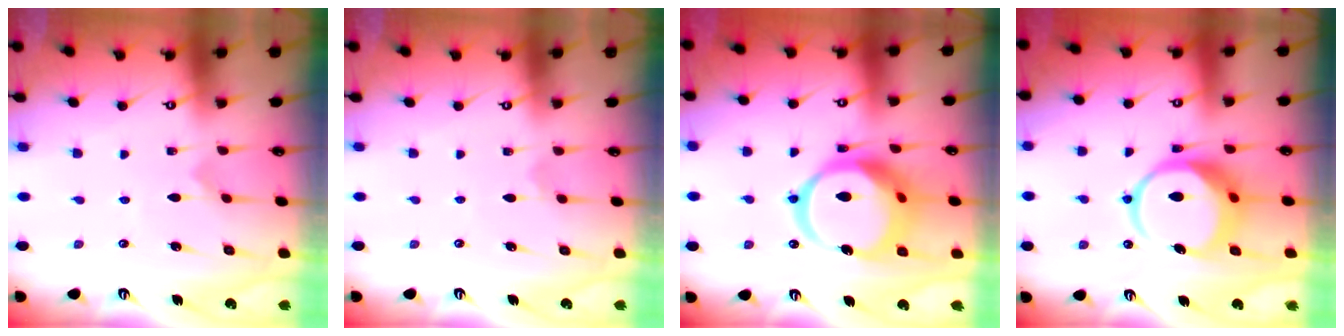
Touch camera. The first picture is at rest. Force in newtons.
{"total": 1.2, "press": 1.2, "slide": 0.1}
{"total": 19.7, "press": 19.6, "slide": 2.3}
{"total": 12.6, "press": 12.6, "slide": 1.5}